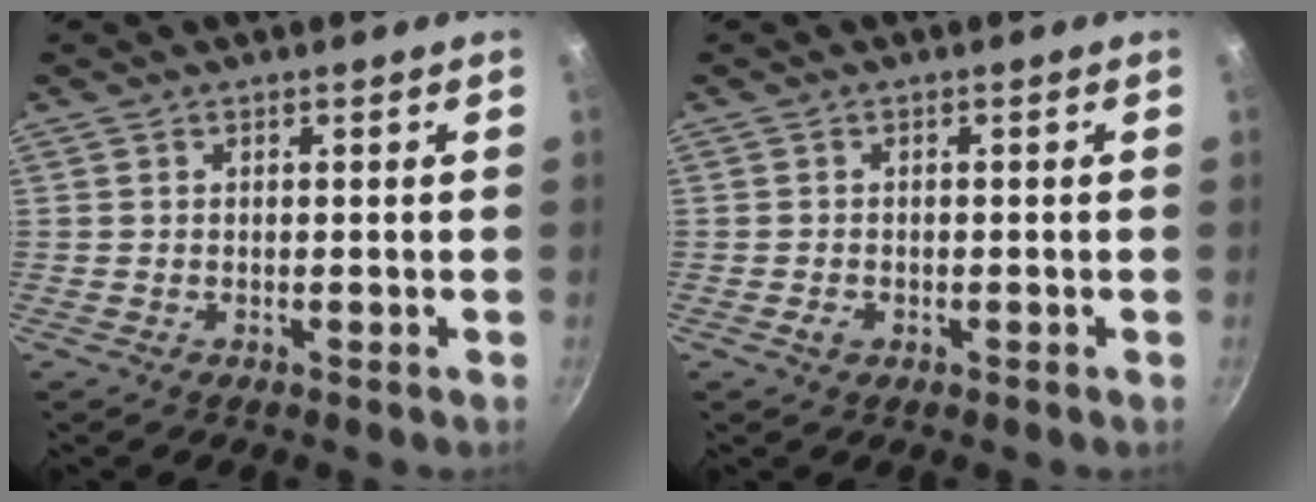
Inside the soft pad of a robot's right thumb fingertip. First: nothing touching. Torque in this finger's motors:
{"motor_torque": [-0.09, 0.31, 0.01, 0.82, -0.01]}